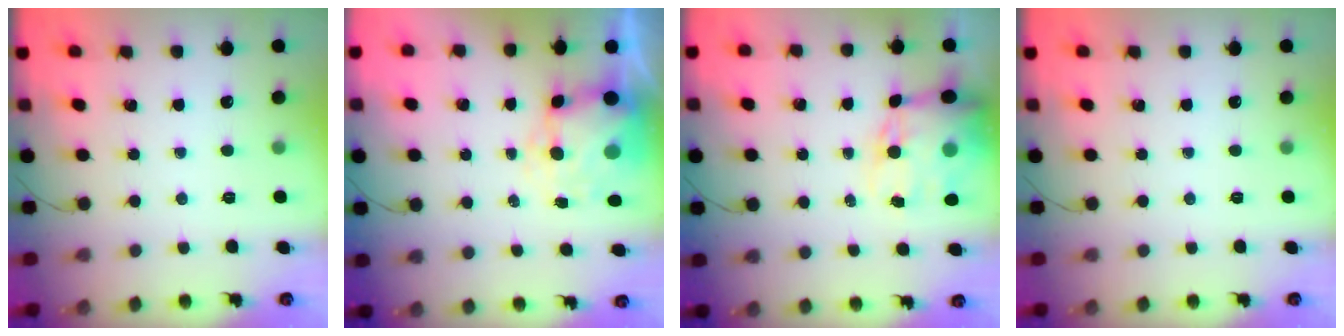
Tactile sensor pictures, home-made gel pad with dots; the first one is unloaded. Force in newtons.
{"total": 8.3, "press": 8.1, "slide": 2.0}
{"total": 16.0, "press": 15.6, "slide": 3.6}
{"total": 0.0}